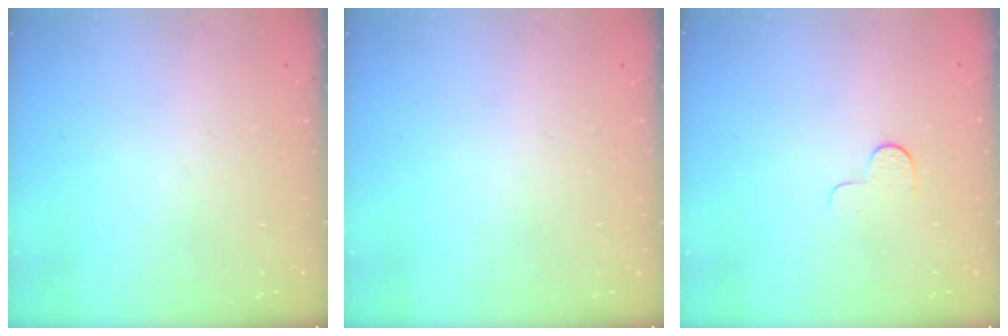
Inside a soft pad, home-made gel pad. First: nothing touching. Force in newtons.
{"total": 0.0}
{"total": 3.9, "press": 3.9, "slide": 0.3}